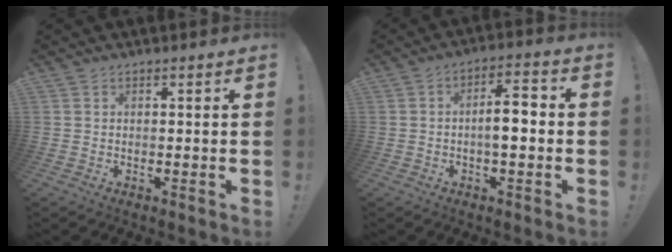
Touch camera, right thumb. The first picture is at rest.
{"total": 7.9, "force": [-1.1, 2.7, 7.3], "torque": [-0.102, 0.007, -0.023]}